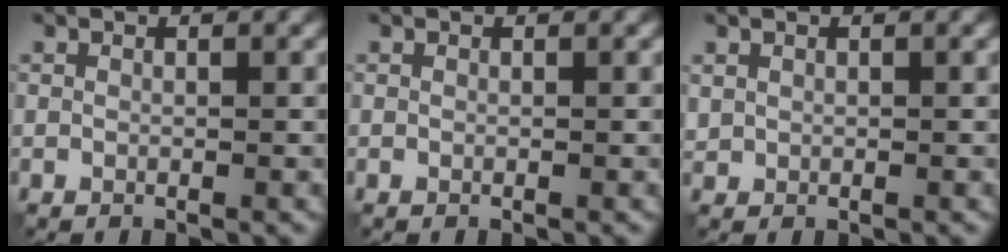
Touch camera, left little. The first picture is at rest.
{"total": 0.0}
{"total": 0.6, "force": [0.3, 0.5, 0.1], "torque": [-0.002, -0.001, 0.010]}